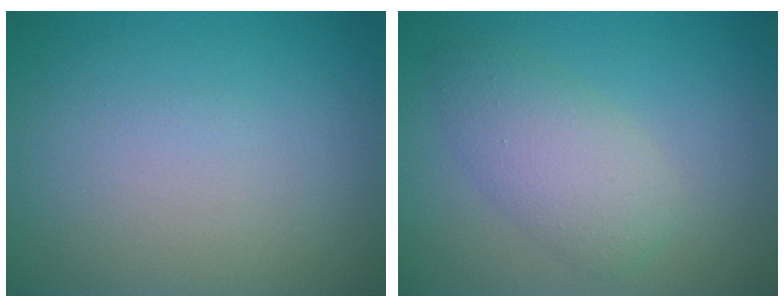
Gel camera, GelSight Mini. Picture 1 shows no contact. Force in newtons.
{"total": 4.0, "press": 4.0, "slide": 0.0}